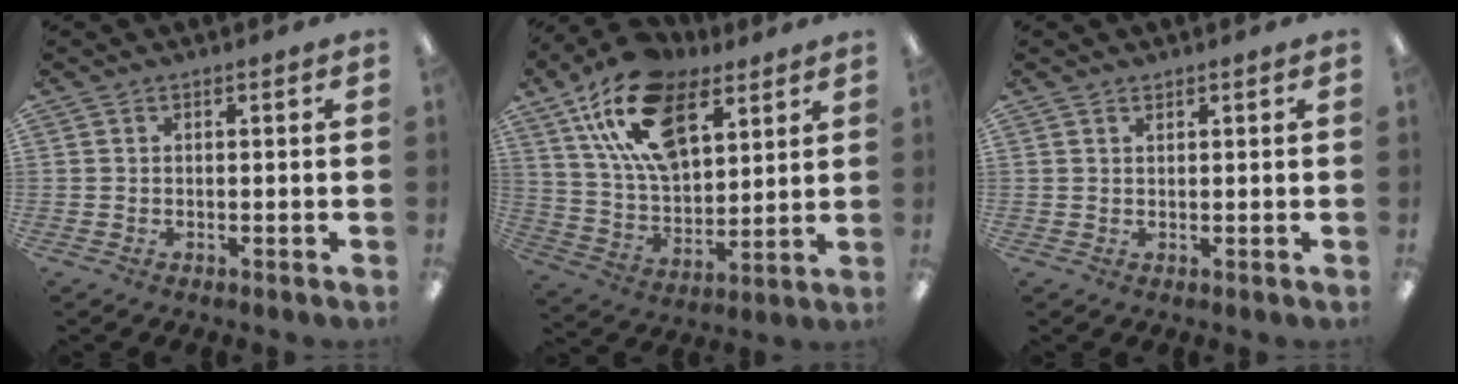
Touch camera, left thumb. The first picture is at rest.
{"total": 20.1, "force": [11.0, 11.0, 12.7], "torque": [-0.236, -0.030, 0.197]}
{"total": 0.7, "force": [0.7, 0.2, 0.2], "torque": [-0.003, 0.000, 0.012]}